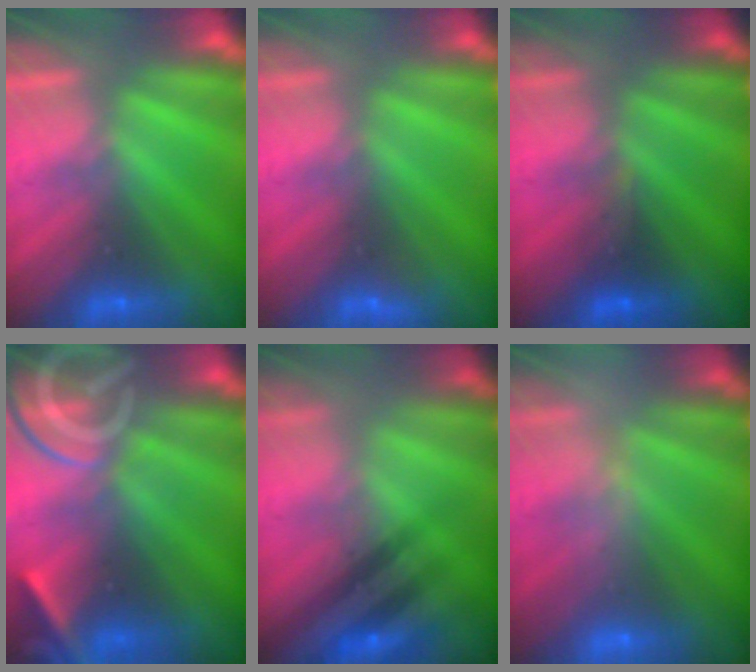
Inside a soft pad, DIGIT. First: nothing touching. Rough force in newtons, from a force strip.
{"total": 2.9}
{"total": 3.7}
{"total": 8.3}
{"total": 2.8}
{"total": 2.6}